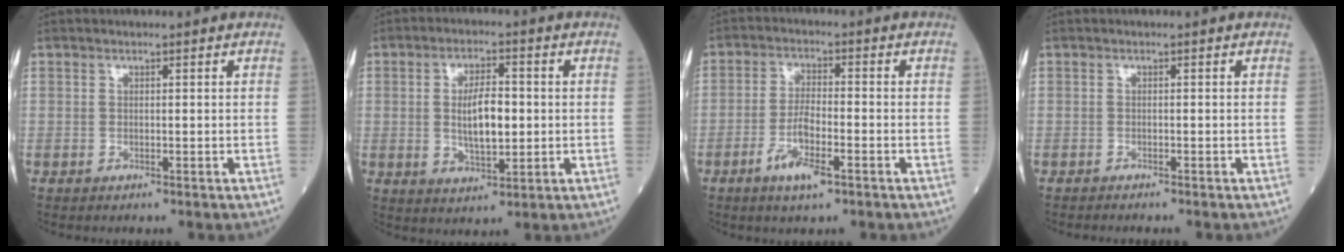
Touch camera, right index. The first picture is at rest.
{"total": 7.3, "force": [0.1, 2.7, 6.8], "torque": [-0.126, 0.001, 0.004]}
{"total": 6.3, "force": [-3.2, 1.2, 5.3], "torque": [-0.103, -0.005, -0.057]}
{"total": 1.5, "force": [-1.4, 0.0, 0.5], "torque": [-0.008, -0.001, -0.018]}